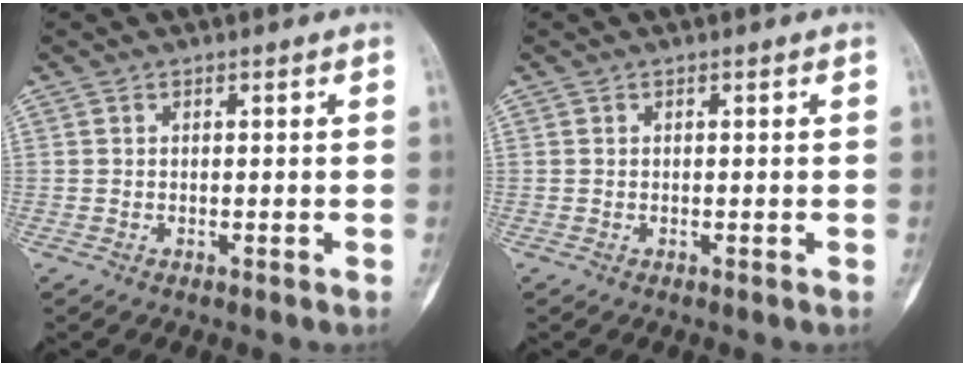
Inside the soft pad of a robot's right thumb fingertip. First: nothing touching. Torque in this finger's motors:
{"motor_torque": [0.01, 0.01, 0.10, -0.03, 0.01]}